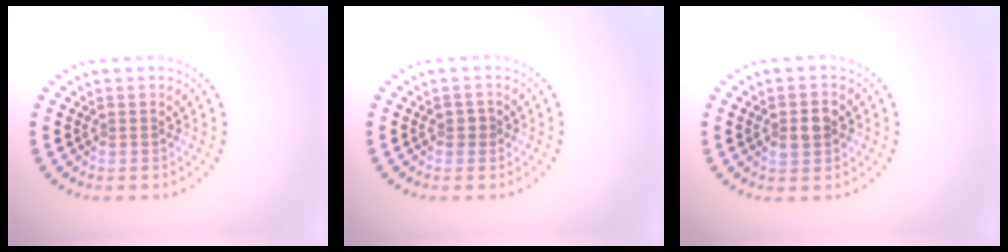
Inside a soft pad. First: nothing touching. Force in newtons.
{"total": 1.0, "press": 1.0, "slide": 0.2}
{"total": 2.2, "press": 2.2, "slide": 0.2}